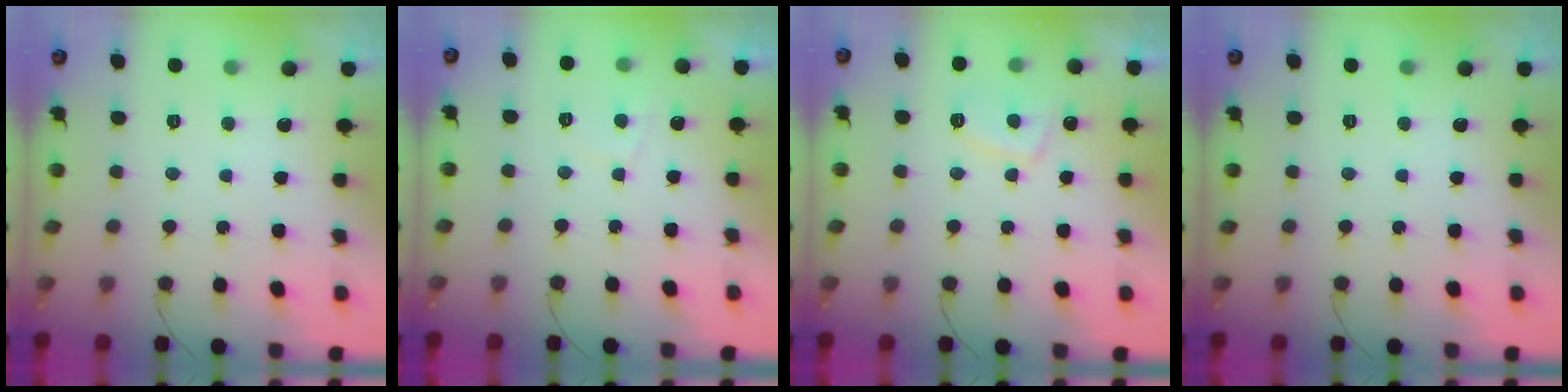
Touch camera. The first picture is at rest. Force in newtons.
{"total": 1.6, "press": 1.5, "slide": 0.6}
{"total": 5.7, "press": 5.6, "slide": 1.0}
{"total": 0.0}